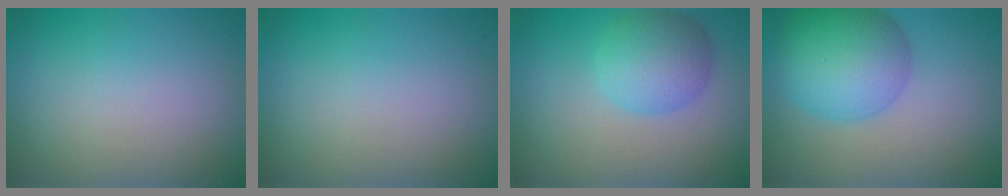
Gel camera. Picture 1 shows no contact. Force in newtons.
{"total": 0.0}
{"total": 4.5, "press": 4.5, "slide": 0.2}
{"total": 7.5, "press": 7.5, "slide": 0.3}